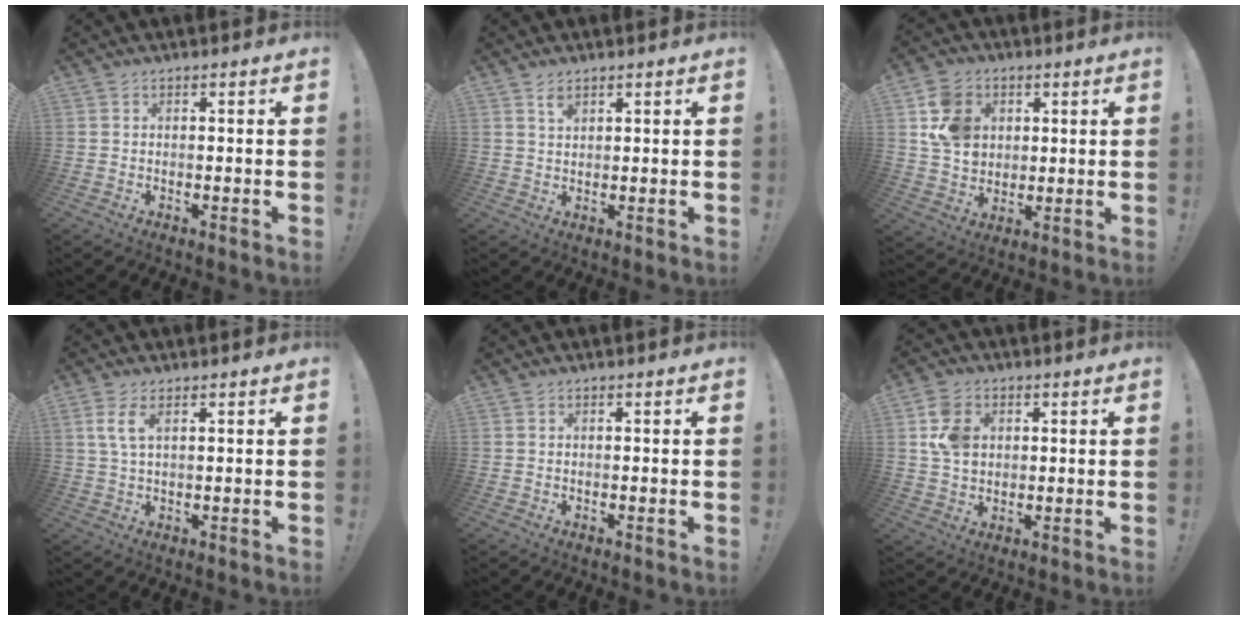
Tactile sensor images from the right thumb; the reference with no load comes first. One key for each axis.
{"total": 2.6, "fx": 1.8, "fy": 1.2, "fz": 1.4, "tx": -0.009, "ty": -0.013, "tz": 0.029}
{"total": 12.8, "fx": 4.2, "fy": 10.4, "fz": 6.2, "tx": -0.099, "ty": -0.005, "tz": 0.088}
{"total": 4.7, "fx": 2.1, "fy": 1.6, "fz": 3.9, "tx": -0.072, "ty": 0.000, "tz": 0.036}
{"total": 0.0}
{"total": 9.9, "fx": 2.6, "fy": 7.6, "fz": 5.8, "tx": -0.103, "ty": 0.004, "tz": 0.052}